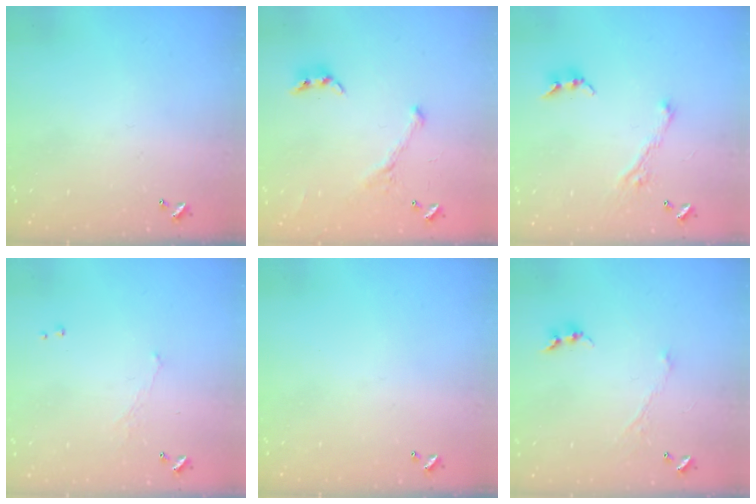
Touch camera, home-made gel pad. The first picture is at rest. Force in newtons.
{"total": 2.0, "press": 2.0, "slide": 0.4}
{"total": 3.7, "press": 3.6, "slide": 0.7}
{"total": 1.1, "press": 1.0, "slide": 0.6}
{"total": 0.0}
{"total": 1.0, "press": 0.9, "slide": 0.4}